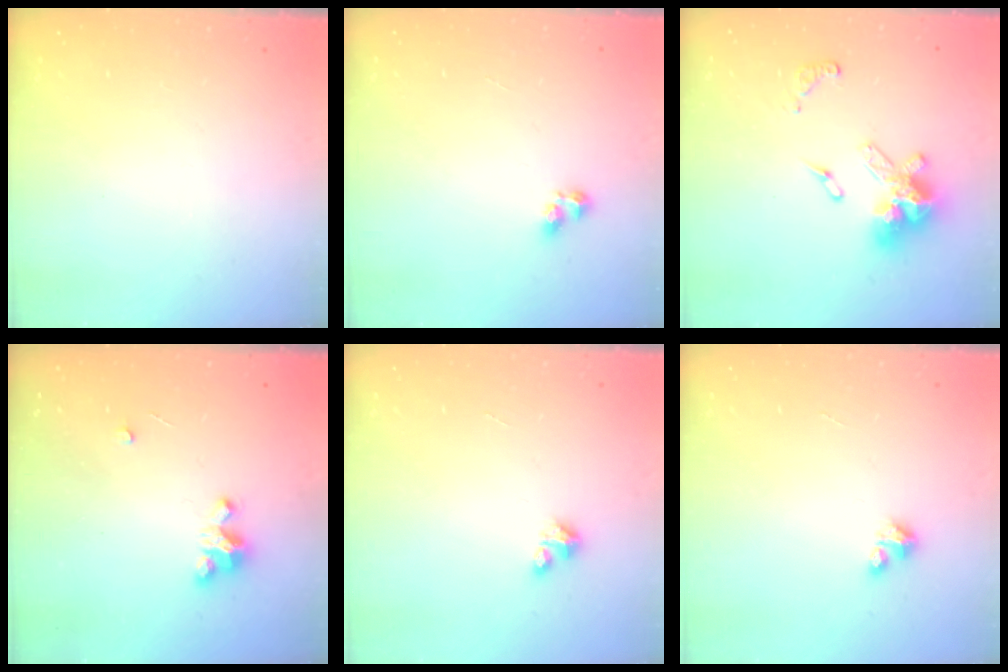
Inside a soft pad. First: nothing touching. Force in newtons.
{"total": 4.0, "press": 3.8, "slide": 1.3}
{"total": 13.7, "press": 13.6, "slide": 1.2}
{"total": 3.3, "press": 3.3, "slide": 0.3}
{"total": 2.0, "press": 2.0, "slide": 0.3}
{"total": 2.0, "press": 2.0, "slide": 0.3}